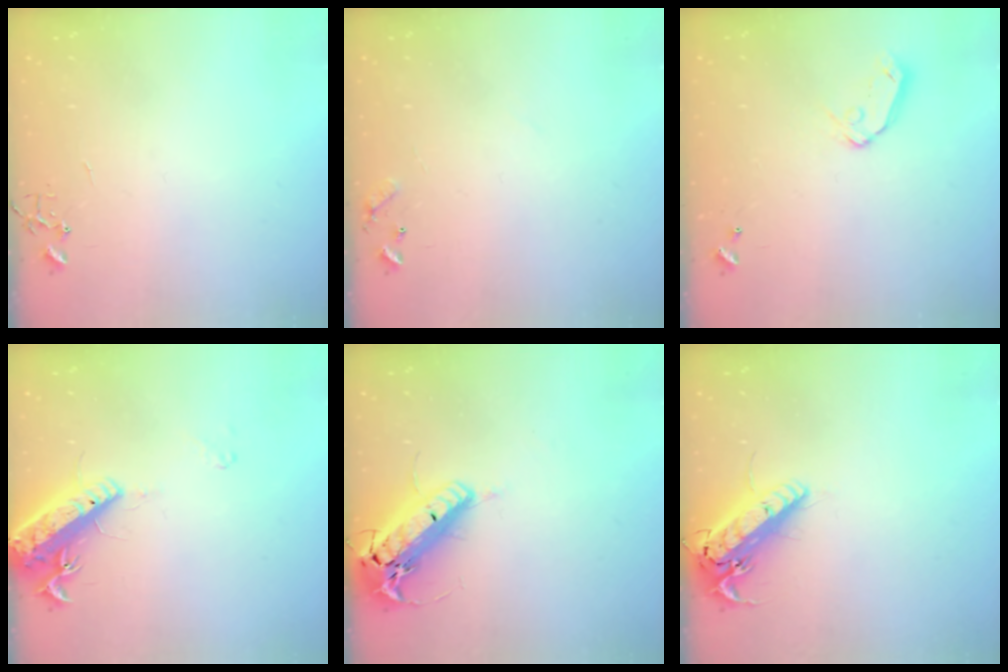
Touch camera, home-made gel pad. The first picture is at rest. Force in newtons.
{"total": 7.2, "press": 7.2, "slide": 0.5}
{"total": 7.1, "press": 7.1, "slide": 0.8}
{"total": 15.7, "press": 15.3, "slide": 3.5}
{"total": 22.0, "press": 21.5, "slide": 4.5}
{"total": 16.5, "press": 16.3, "slide": 3.0}